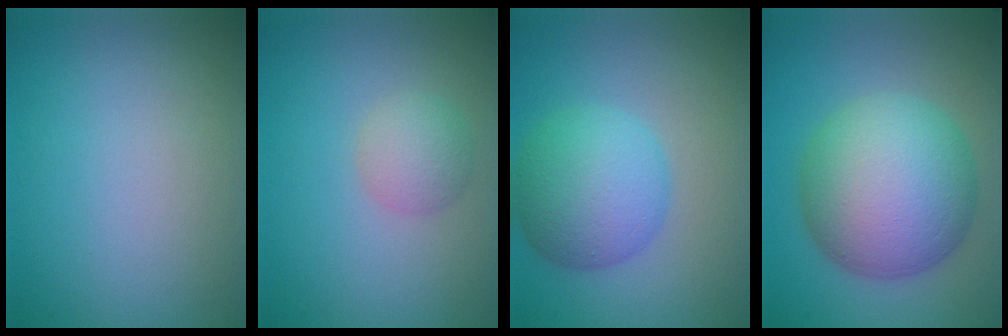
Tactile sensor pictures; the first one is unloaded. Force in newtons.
{"total": 2.3, "press": 2.3, "slide": 0.1}
{"total": 6.6, "press": 6.6, "slide": 0.1}
{"total": 11.1, "press": 11.1, "slide": 0.3}